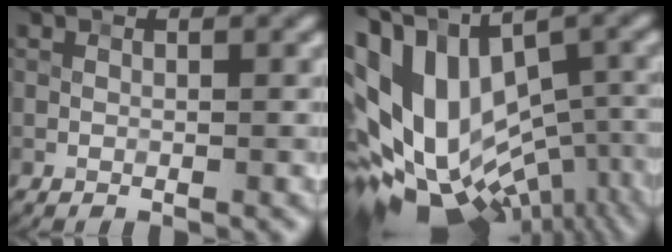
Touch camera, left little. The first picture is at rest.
{"total": 16.7, "force": [-1.5, 9.3, 13.8], "torque": [-0.233, -0.009, 0.015]}